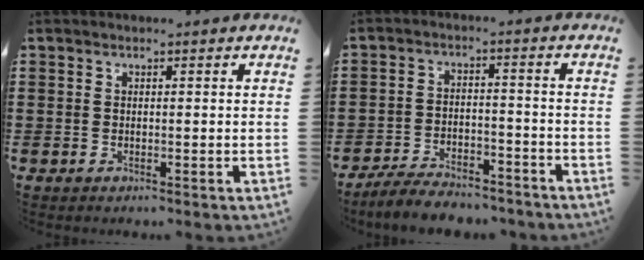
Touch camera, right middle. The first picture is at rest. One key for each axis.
{"total": 5.6, "fx": -5.3, "fy": 0.9, "fz": 1.6, "tx": -0.029, "ty": 0.006, "tz": -0.104}